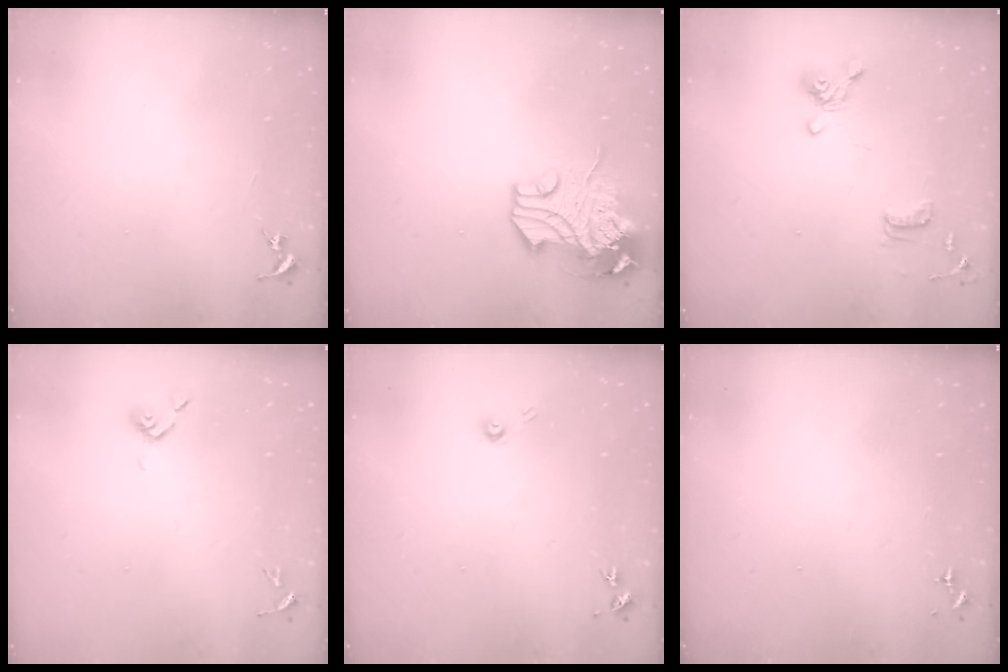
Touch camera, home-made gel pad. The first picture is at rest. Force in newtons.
{"total": 12.6, "press": 12.5, "slide": 2.1}
{"total": 12.3, "press": 12.2, "slide": 1.8}
{"total": 4.4, "press": 4.4, "slide": 0.7}
{"total": 4.3, "press": 4.3, "slide": 0.3}
{"total": 0.0}